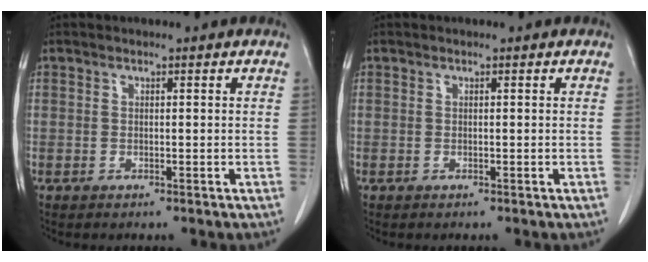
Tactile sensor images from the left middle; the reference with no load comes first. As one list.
[{"total": 0.0}]